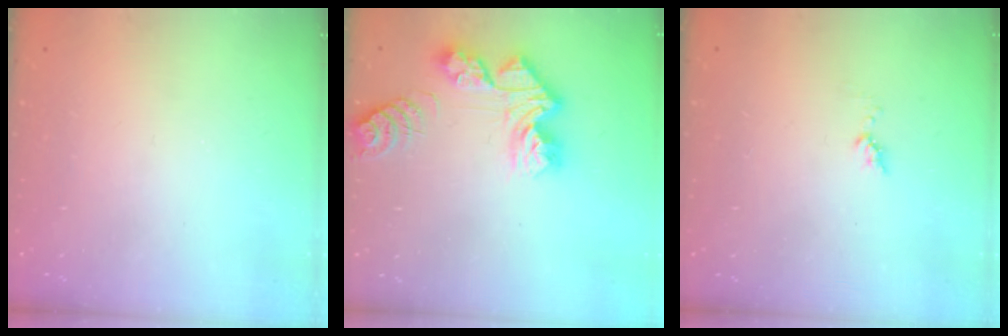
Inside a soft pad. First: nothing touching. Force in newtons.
{"total": 12.0, "press": 12.0, "slide": 1.1}
{"total": 3.7, "press": 3.6, "slide": 0.4}